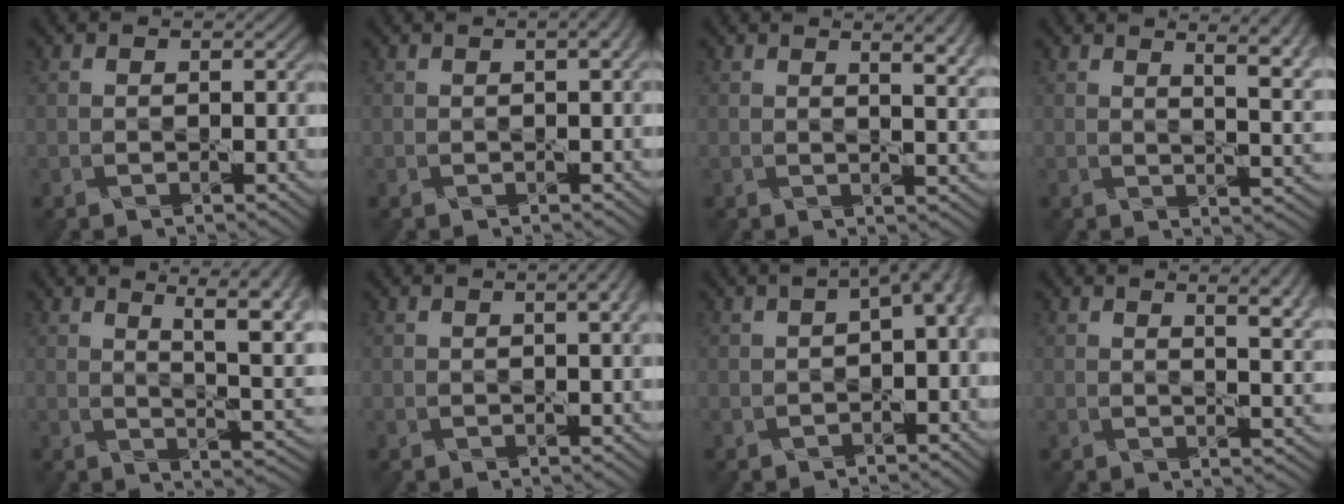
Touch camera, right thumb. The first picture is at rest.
{"total": 2.3, "force": [0.7, 0.7, 2.0], "torque": [-0.025, 0.008, 0.007]}
{"total": 5.5, "force": [2.7, 1.9, 4.4], "torque": [-0.051, 0.011, 0.031]}
{"total": 9.1, "force": [4.4, 3.2, 7.4], "torque": [-0.082, 0.023, 0.049]}
{"total": 11.1, "force": [5.1, 3.7, 9.2], "torque": [-0.135, 0.016, 0.074]}
{"total": 2.9, "force": [1.0, 0.8, 2.6], "torque": [-0.030, 0.008, 0.007]}
{"total": 5.7, "force": [0.1, 2.7, 5.1], "torque": [-0.065, -0.001, 0.005]}
{"total": 6.7, "force": [3.2, 2.3, 5.5], "torque": [-0.054, 0.016, 0.035]}